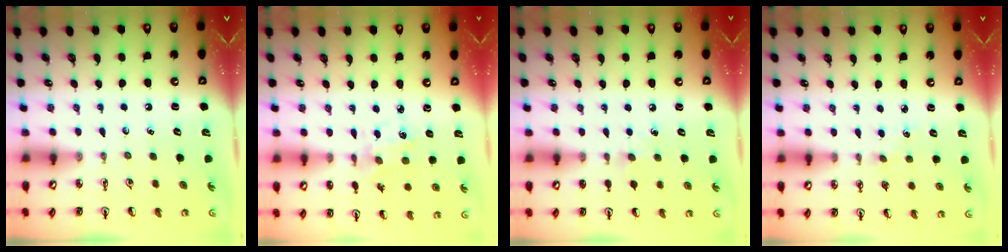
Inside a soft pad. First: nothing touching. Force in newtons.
{"total": 1.6, "press": 1.6, "slide": 0.2}
{"total": 5.3, "press": 5.2, "slide": 1.0}
{"total": 1.8, "press": 1.8, "slide": 0.3}